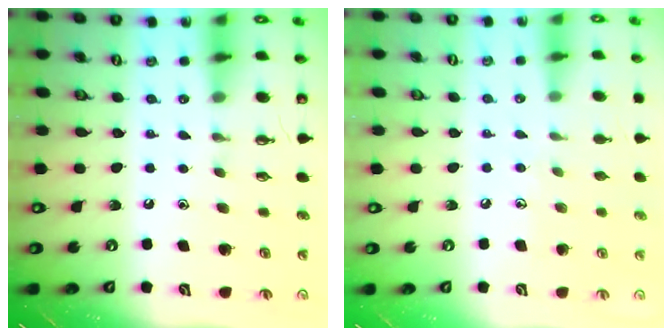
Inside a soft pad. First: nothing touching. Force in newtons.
{"total": 4.8, "press": 4.8, "slide": 0.5}